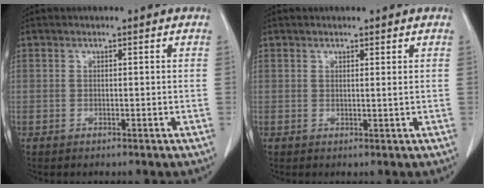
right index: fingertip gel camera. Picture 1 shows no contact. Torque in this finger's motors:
{"motor_torque": [-0.20, 0.09, 0.06, 0.01]}